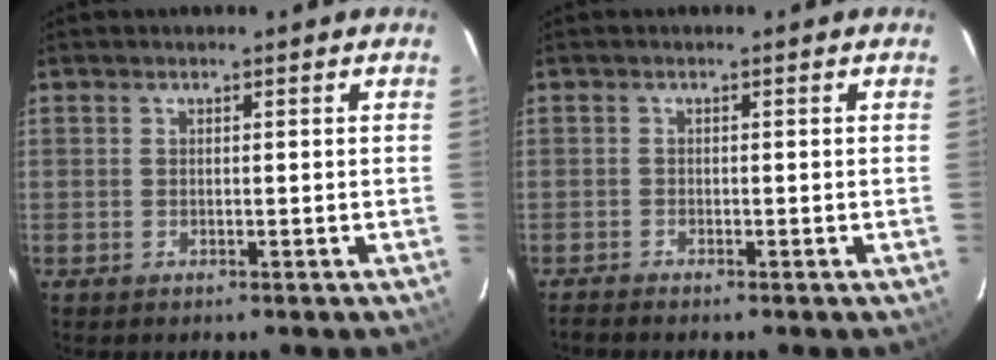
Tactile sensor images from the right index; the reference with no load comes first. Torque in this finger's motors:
{"motor_torque": [0.16, -0.23, 0.10, 0.00]}